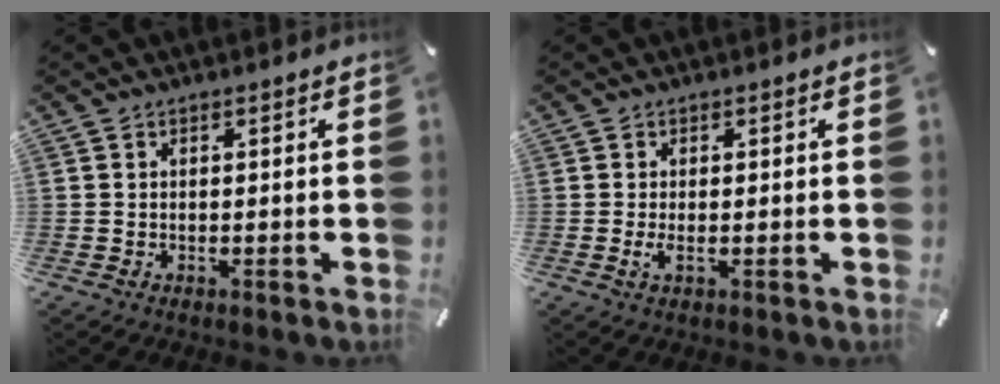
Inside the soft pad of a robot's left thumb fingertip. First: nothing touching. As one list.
[{"total": 2.1, "force": [-0.1, 0.6, 2.0], "torque": [-0.043, -0.006, -0.005]}]